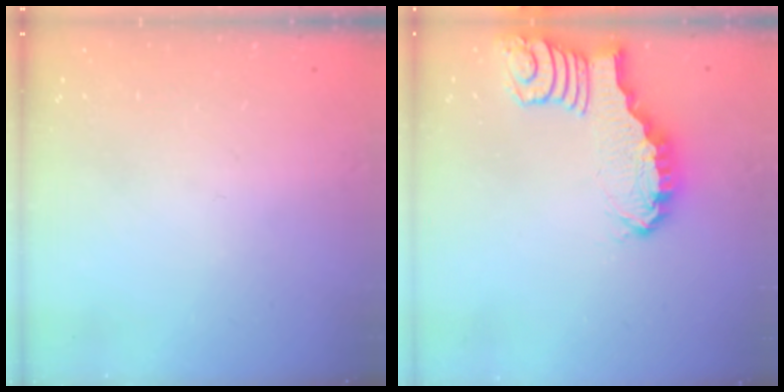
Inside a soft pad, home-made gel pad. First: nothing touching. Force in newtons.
{"total": 2.4, "press": 2.4, "slide": 0.2}